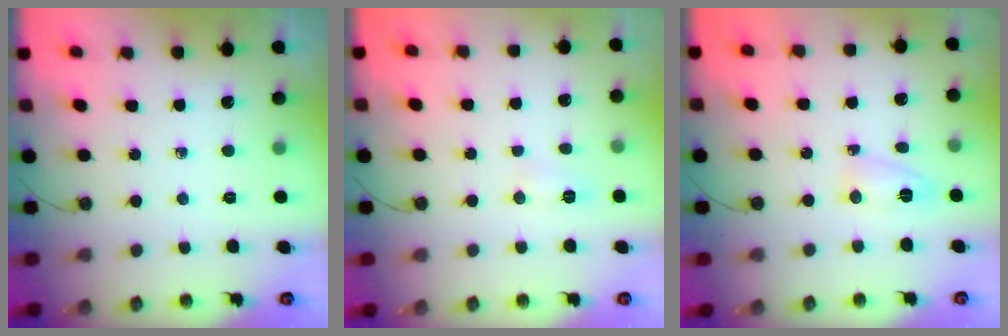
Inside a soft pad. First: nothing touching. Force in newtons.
{"total": 6.7, "press": 6.2, "slide": 2.5}
{"total": 3.7, "press": 3.3, "slide": 1.7}